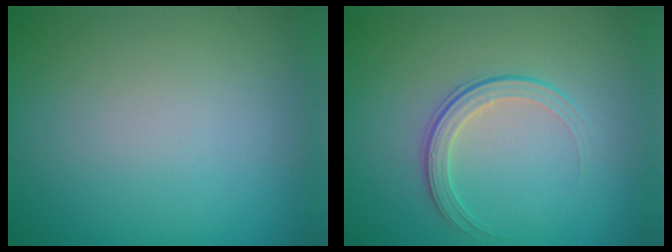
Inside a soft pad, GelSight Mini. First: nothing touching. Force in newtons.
{"total": 2.1, "press": 1.5, "slide": 1.5}